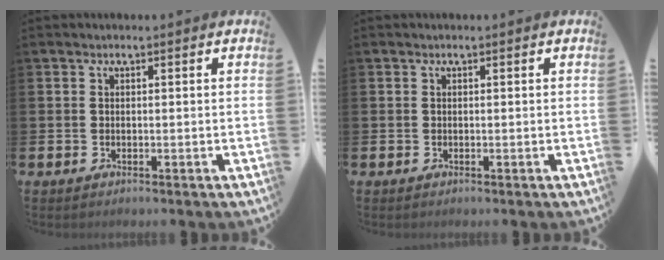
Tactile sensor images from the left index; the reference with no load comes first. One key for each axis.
{"total": 0.0}